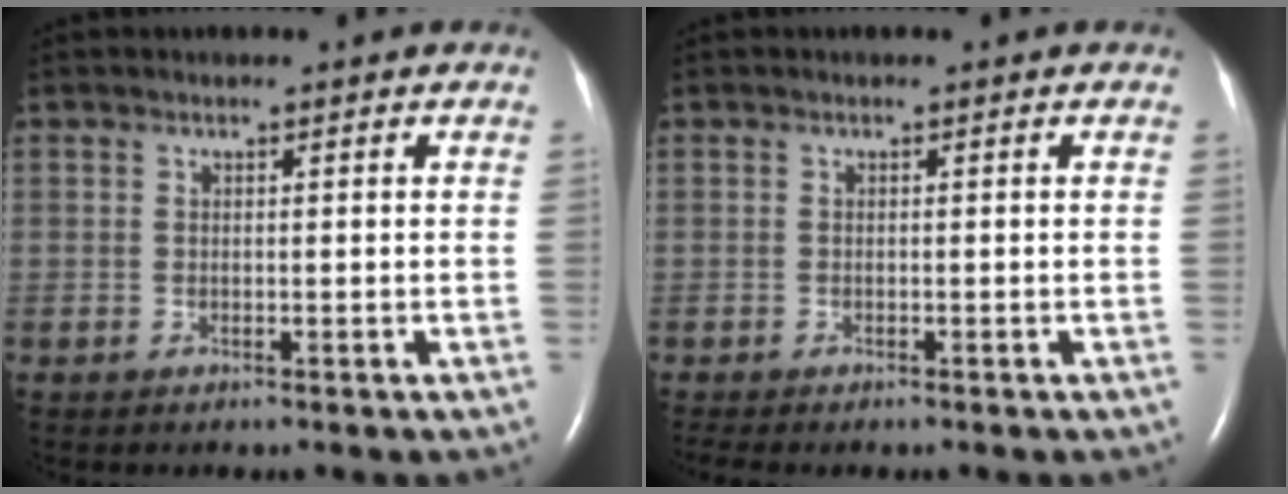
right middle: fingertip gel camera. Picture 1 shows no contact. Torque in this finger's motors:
{"motor_torque": [0.23, -0.19, -0.05, 0.00]}